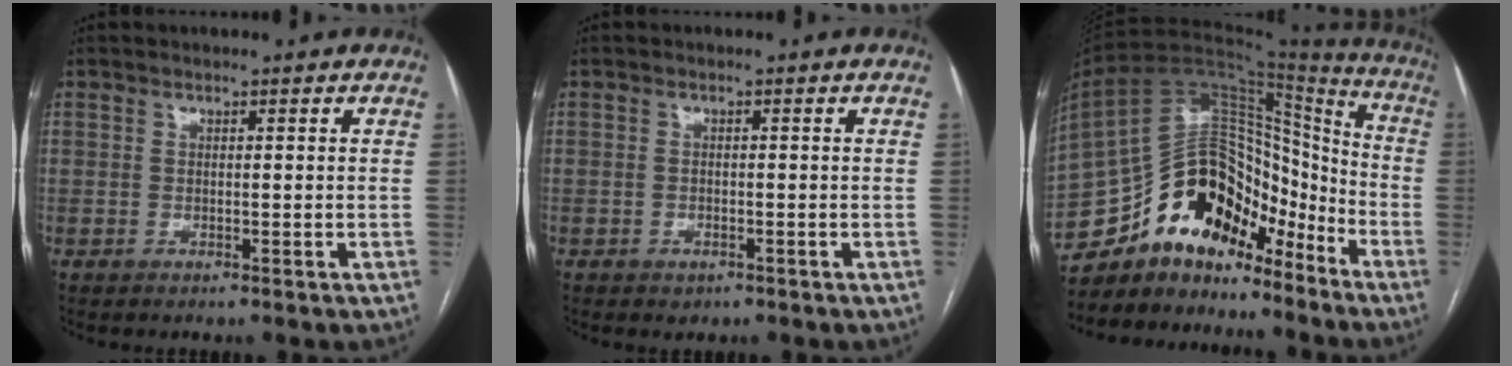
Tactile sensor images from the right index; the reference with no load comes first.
{"total": 1.3, "force": [-0.8, 1.0, 0.6], "torque": [-0.010, 0.002, -0.005]}
{"total": 20.5, "force": [-15.5, 9.0, 9.9], "torque": [-0.191, 0.063, -0.265]}